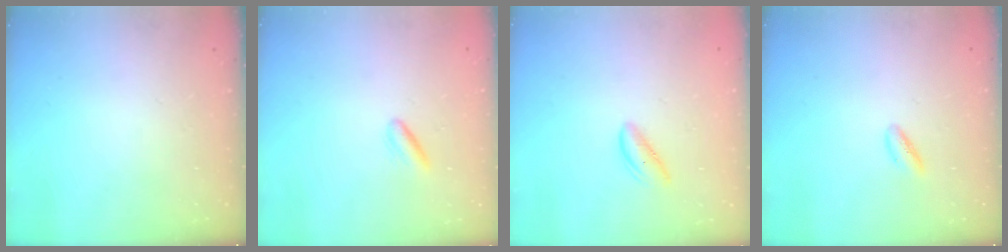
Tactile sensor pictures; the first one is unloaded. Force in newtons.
{"total": 2.1, "press": 1.9, "slide": 0.9}
{"total": 1.8, "press": 1.7, "slide": 0.6}
{"total": 3.1, "press": 3.0, "slide": 0.9}